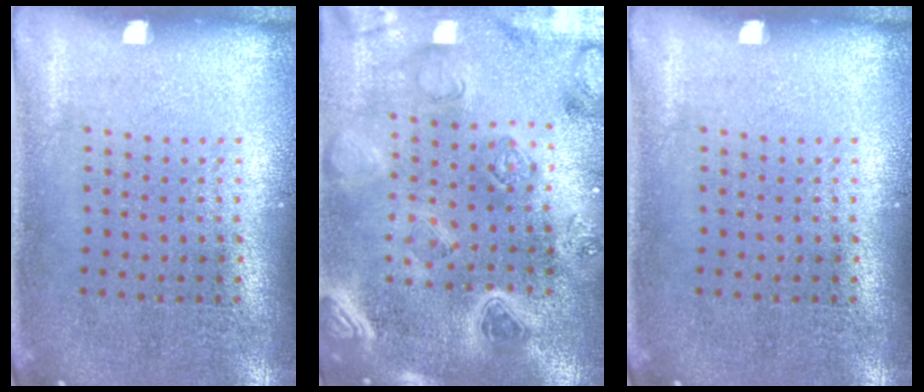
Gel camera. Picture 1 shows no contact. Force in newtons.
{"total": 2.9, "press": 2.9, "slide": 0.7}
{"total": 0.0}